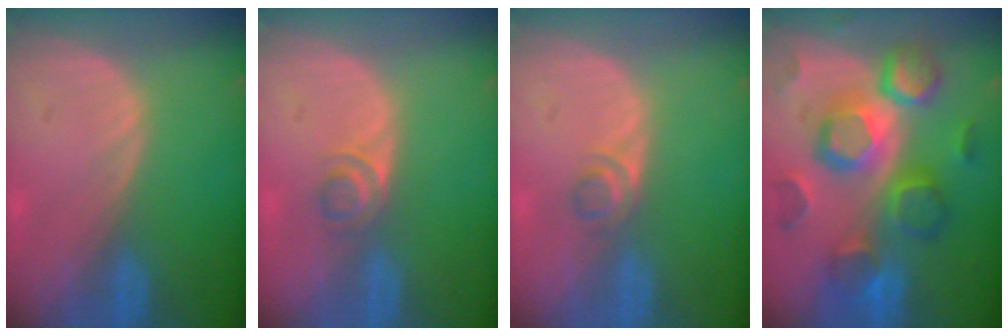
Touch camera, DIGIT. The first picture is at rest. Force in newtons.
{"total": 2.5, "press": 2.4, "slide": 0.8}
{"total": 2.2, "press": 2.0, "slide": 0.9}
{"total": 12.4, "press": 12.4, "slide": 1.0}